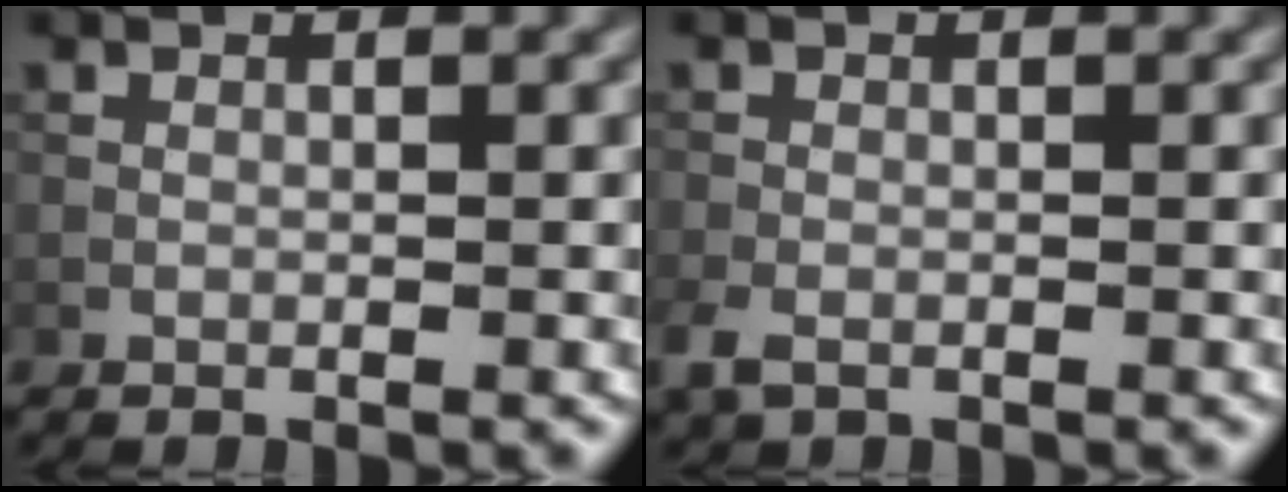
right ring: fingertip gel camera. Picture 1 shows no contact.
{"total": 2.4, "force": [-1.4, 1.3, 1.3], "torque": [-0.038, -0.008, -0.035]}